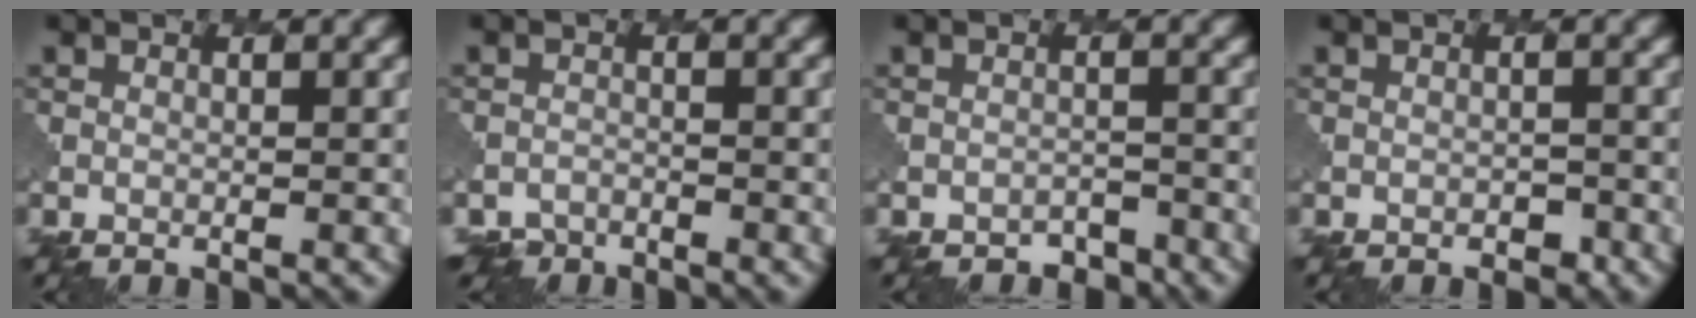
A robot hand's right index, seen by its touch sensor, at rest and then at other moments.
{"total": 2.3, "force": [-2.2, 0.4, -0.8], "torque": [0.006, -0.001, -0.037]}
{"total": 1.9, "force": [-1.8, 0.5, -0.3], "torque": [0.006, 0.004, -0.025]}
{"total": 0.9, "force": [-0.6, 0.6, 0.0], "torque": [-0.002, 0.001, -0.009]}